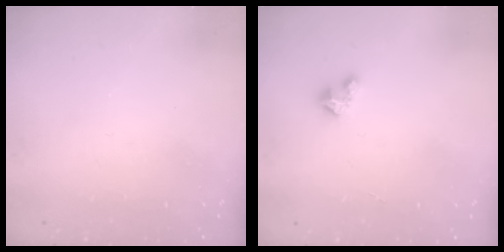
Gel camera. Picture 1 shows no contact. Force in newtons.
{"total": 1.5, "press": 1.5, "slide": 0.2}